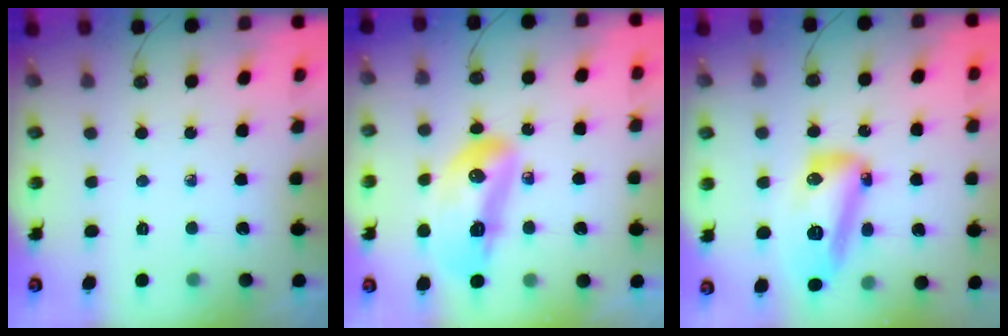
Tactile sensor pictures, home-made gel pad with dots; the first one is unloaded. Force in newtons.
{"total": 15.3, "press": 15.2, "slide": 1.8}
{"total": 14.4, "press": 14.3, "slide": 1.6}